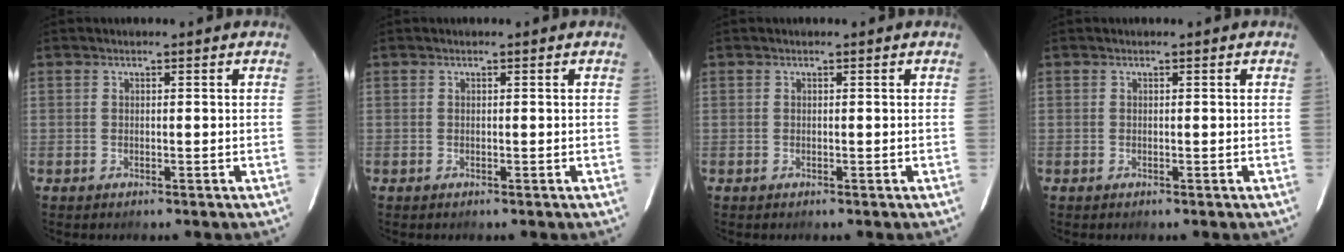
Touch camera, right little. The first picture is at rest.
{"total": 0.0}
{"total": 0.0}
{"total": 0.0}